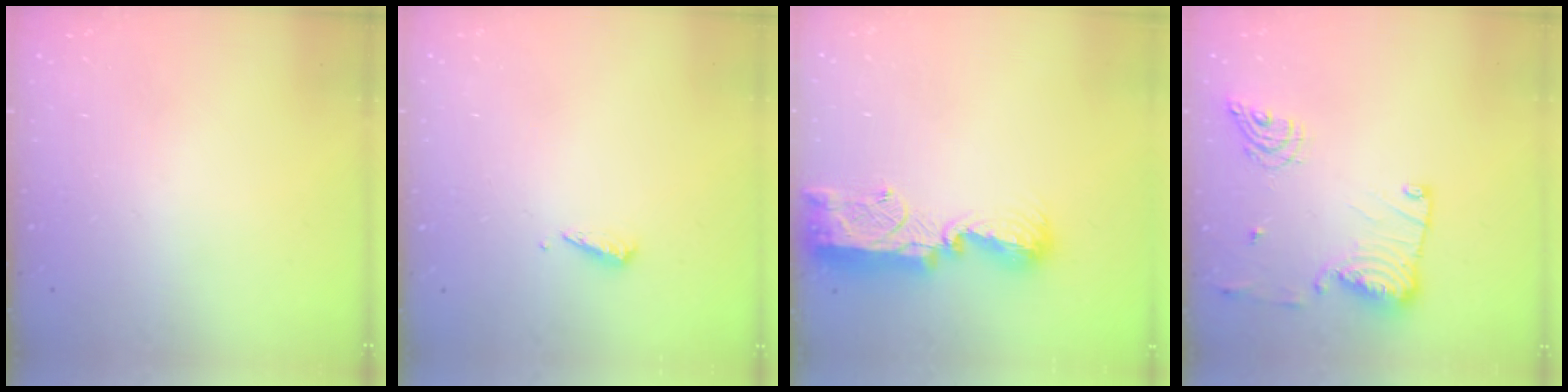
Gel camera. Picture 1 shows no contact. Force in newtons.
{"total": 2.9, "press": 2.9, "slide": 0.4}
{"total": 12.8, "press": 12.7, "slide": 1.1}
{"total": 13.9, "press": 13.9, "slide": 0.8}